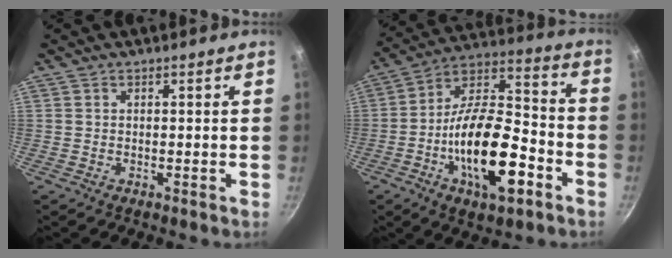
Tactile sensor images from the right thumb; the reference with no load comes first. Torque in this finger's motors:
{"motor_torque": [0.96, 1.56, 2.11, -0.66, 0.57]}